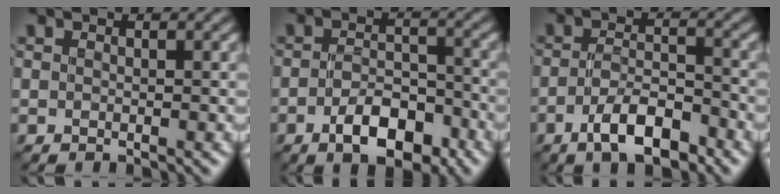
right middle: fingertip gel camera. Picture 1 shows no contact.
{"total": 4.7, "force": [-2.5, 2.2, 3.3], "torque": [-0.053, 0.003, -0.043]}
{"total": 4.7, "force": [-2.8, 1.6, 3.4], "torque": [-0.063, 0.002, -0.052]}